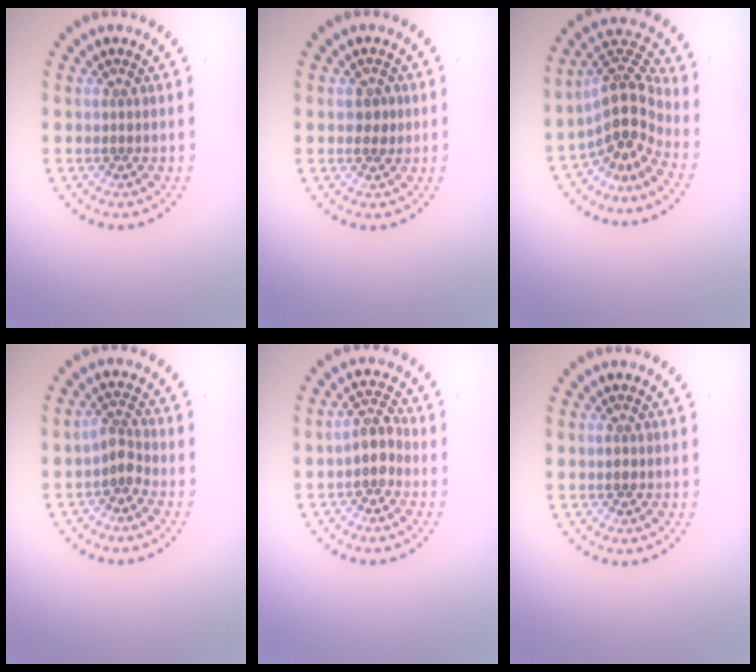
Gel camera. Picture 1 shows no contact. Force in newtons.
{"total": 1.6, "press": 1.6, "slide": 0.3}
{"total": 4.7, "press": 3.7, "slide": 2.8}
{"total": 1.9, "press": 1.3, "slide": 1.3}
{"total": 2.5, "press": 2.1, "slide": 1.2}
{"total": 0.7, "press": 0.7, "slide": 0.1}